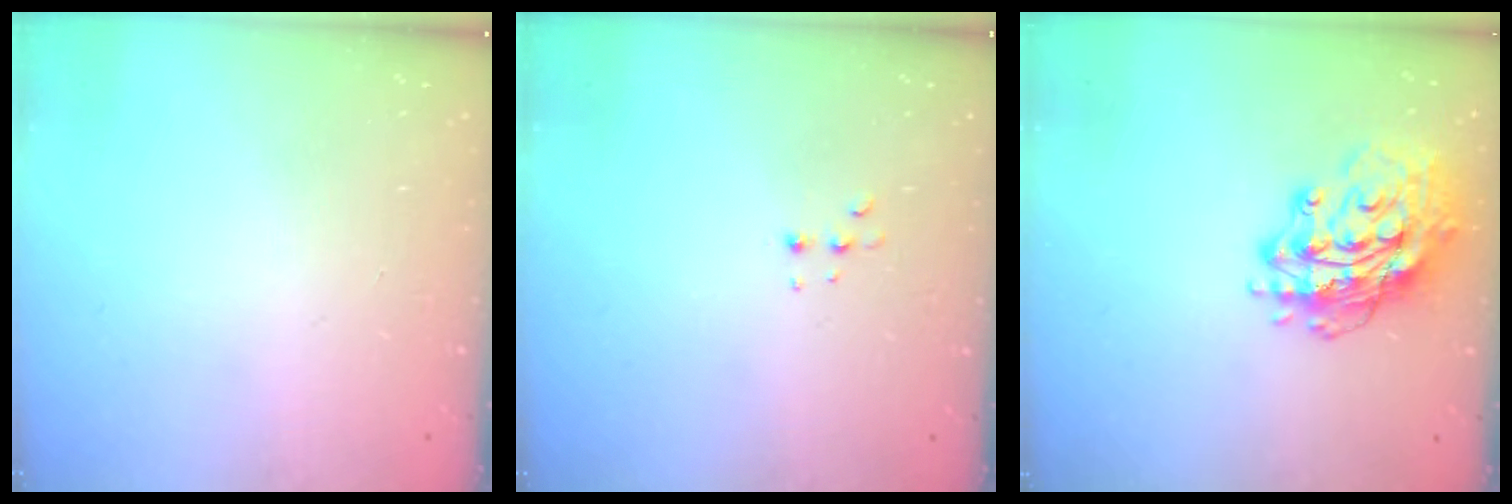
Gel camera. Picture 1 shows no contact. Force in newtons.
{"total": 4.2, "press": 4.1, "slide": 0.9}
{"total": 15.9, "press": 15.8, "slide": 1.3}